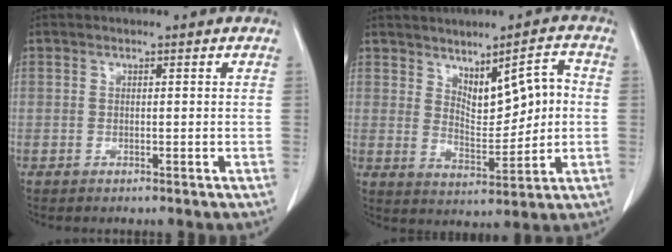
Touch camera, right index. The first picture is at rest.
{"total": 8.2, "force": [1.6, 3.1, 7.5], "torque": [-0.113, 0.011, 0.040]}